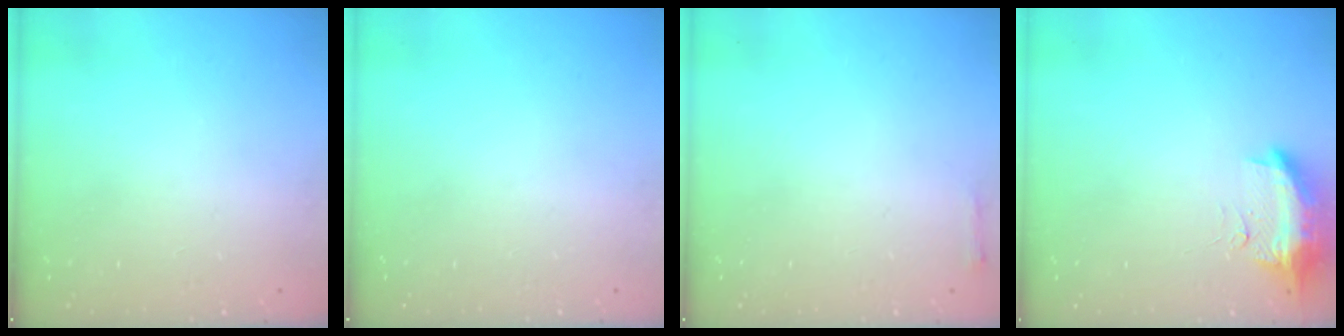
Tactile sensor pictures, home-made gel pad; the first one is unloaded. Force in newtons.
{"total": 0.0}
{"total": 2.3, "press": 2.3, "slide": 0.5}
{"total": 19.1, "press": 13.0, "slide": 14.0}